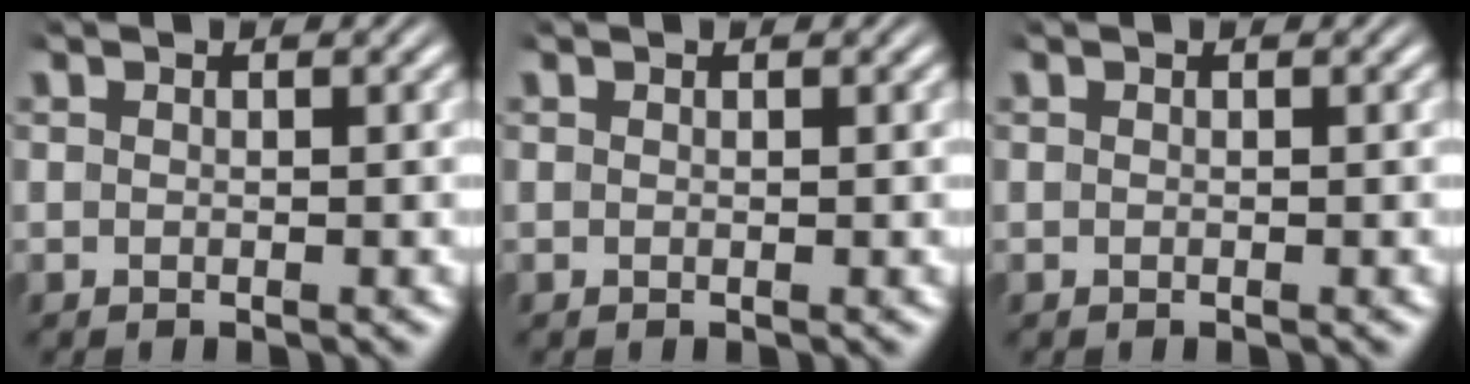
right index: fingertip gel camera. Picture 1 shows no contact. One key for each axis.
{"total": 0.0}
{"total": 0.0}